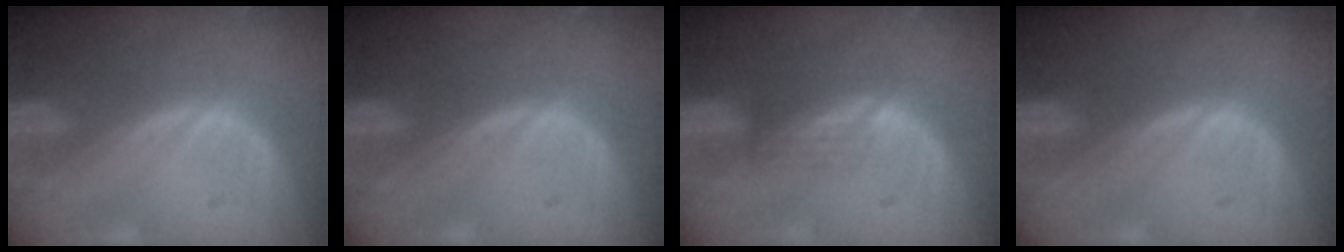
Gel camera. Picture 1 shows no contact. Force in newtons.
{"total": 0.0}
{"total": 2.4, "press": 1.9, "slide": 1.5}
{"total": 0.0}